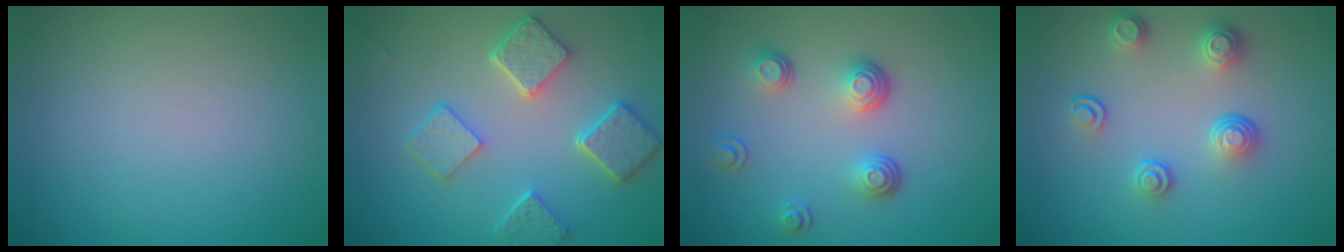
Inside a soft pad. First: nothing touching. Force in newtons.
{"total": 5.5, "press": 4.4, "slide": 3.3}
{"total": 3.5, "press": 2.6, "slide": 2.4}
{"total": 3.8, "press": 2.8, "slide": 2.5}